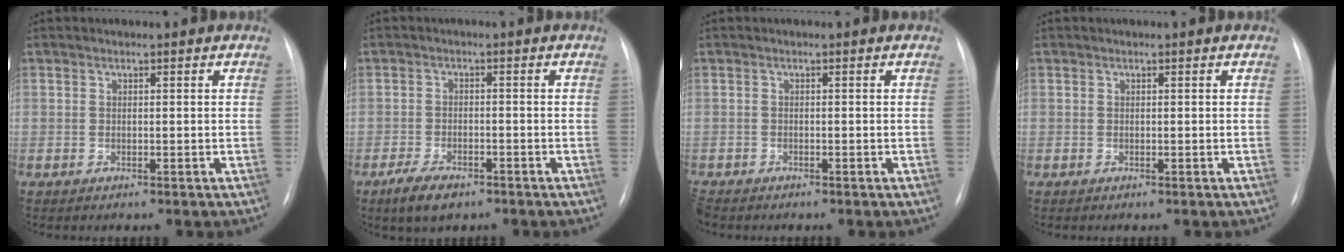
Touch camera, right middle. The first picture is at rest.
{"total": 4.9, "force": [-3.4, 2.0, 3.0], "torque": [-0.063, -0.005, -0.055]}
{"total": 2.1, "force": [-1.9, 0.8, 0.5], "torque": [-0.008, -0.005, -0.031]}
{"total": 0.0}